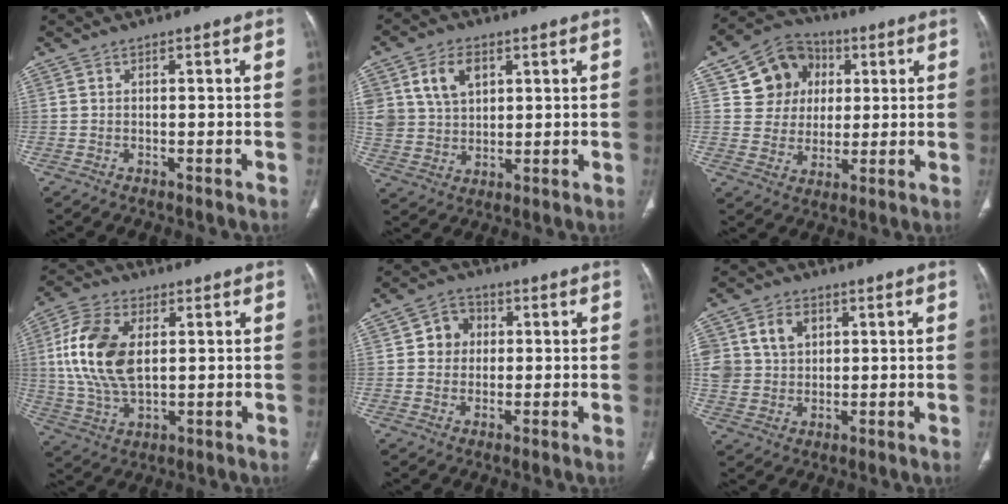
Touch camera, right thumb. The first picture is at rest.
{"total": 10.4, "force": [4.1, 7.4, 5.9], "torque": [-0.090, -0.011, 0.087]}
{"total": 12.5, "force": [3.7, 11.1, 4.2], "torque": [-0.033, 0.003, 0.065]}
{"total": 15.3, "force": [2.8, 8.8, 12.2], "torque": [-0.245, -0.003, 0.054]}
{"total": 6.0, "force": [1.1, 5.4, 2.4], "torque": [-0.007, 0.004, 0.012]}
{"total": 11.0, "force": [3.3, 8.9, 5.5], "torque": [-0.088, -0.003, 0.071]}